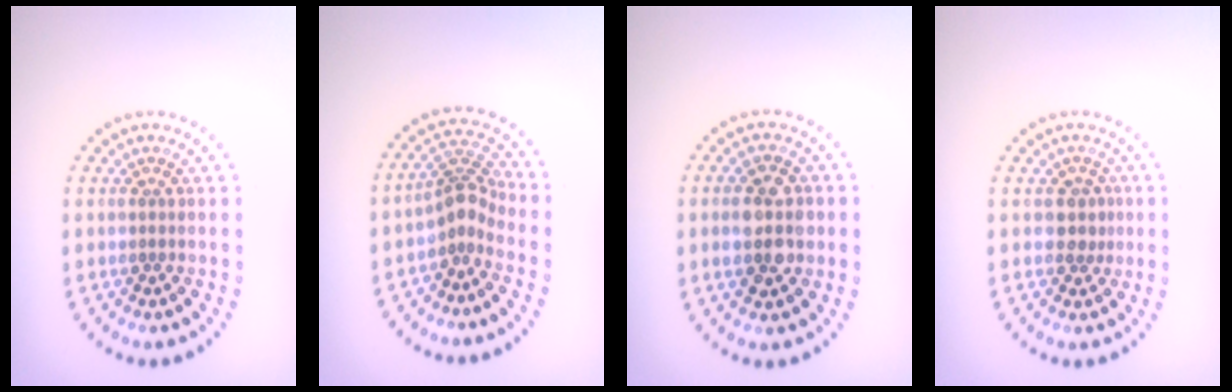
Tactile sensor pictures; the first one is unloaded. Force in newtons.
{"total": 2.8, "press": 2.0, "slide": 2.0}
{"total": 4.3, "press": 4.3, "slide": 0.1}
{"total": 1.7, "press": 1.5, "slide": 0.8}